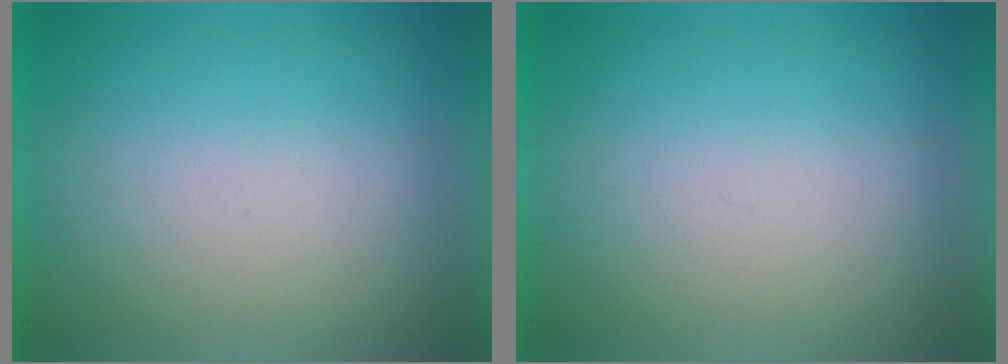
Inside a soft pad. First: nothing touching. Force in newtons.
{"total": 0.0}